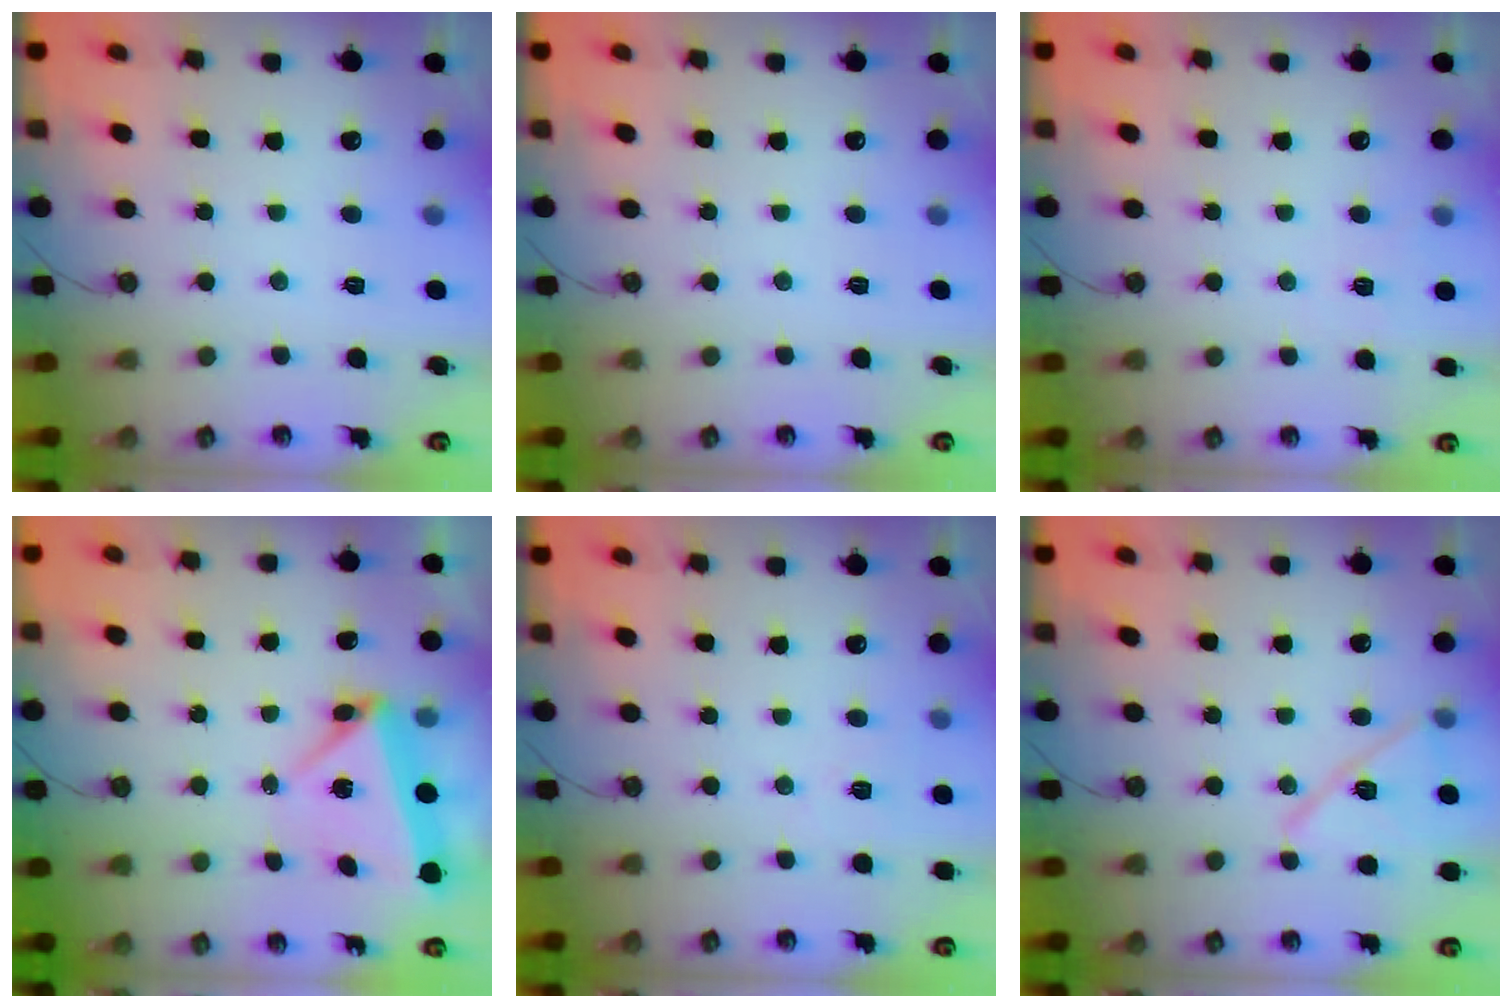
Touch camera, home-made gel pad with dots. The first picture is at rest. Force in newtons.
{"total": 0.0}
{"total": 2.9, "press": 2.9, "slide": 0.2}
{"total": 5.9, "press": 5.0, "slide": 3.0}
{"total": 3.2, "press": 3.1, "slide": 0.8}
{"total": 13.4, "press": 13.2, "slide": 2.5}